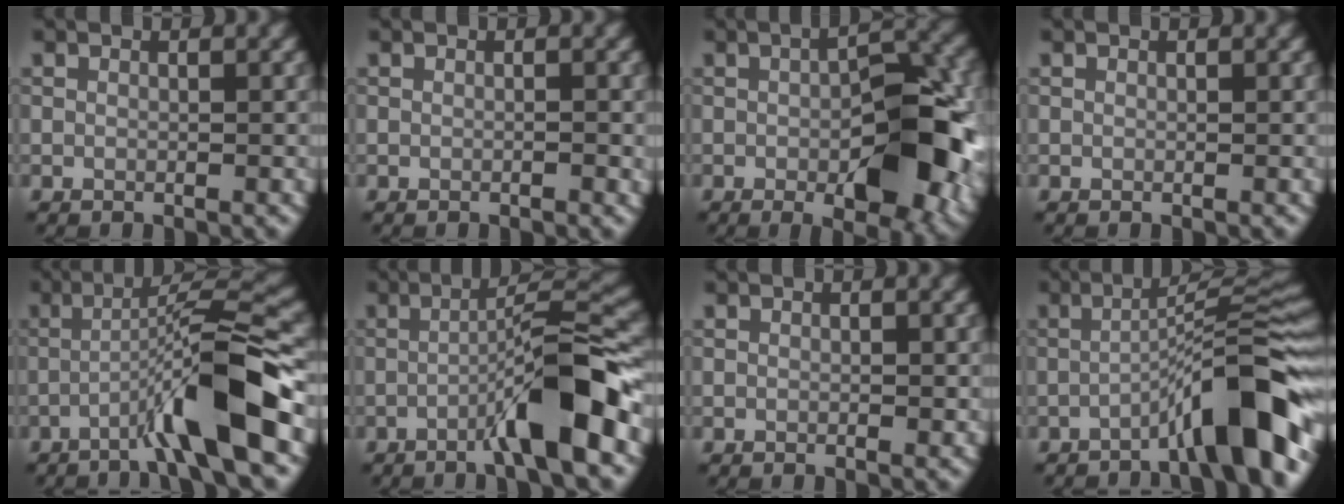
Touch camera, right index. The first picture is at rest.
{"total": 0.6, "force": [-0.3, 0.1, 0.5], "torque": [-0.008, 0.002, -0.005]}
{"total": 10.4, "force": [-2.4, 4.1, 9.3], "torque": [-0.127, -0.001, -0.036]}
{"total": 0.0}
{"total": 8.5, "force": [-3.6, 0.6, 7.7], "torque": [-0.121, 0.022, -0.070]}
{"total": 7.9, "force": [-3.1, 0.8, 7.3], "torque": [-0.110, 0.022, -0.061]}
{"total": 0.6, "force": [-0.1, 0.2, 0.5], "torque": [-0.010, 0.000, -0.001]}
{"total": 8.9, "force": [-4.7, 1.1, 7.4], "torque": [-0.097, 0.028, -0.084]}